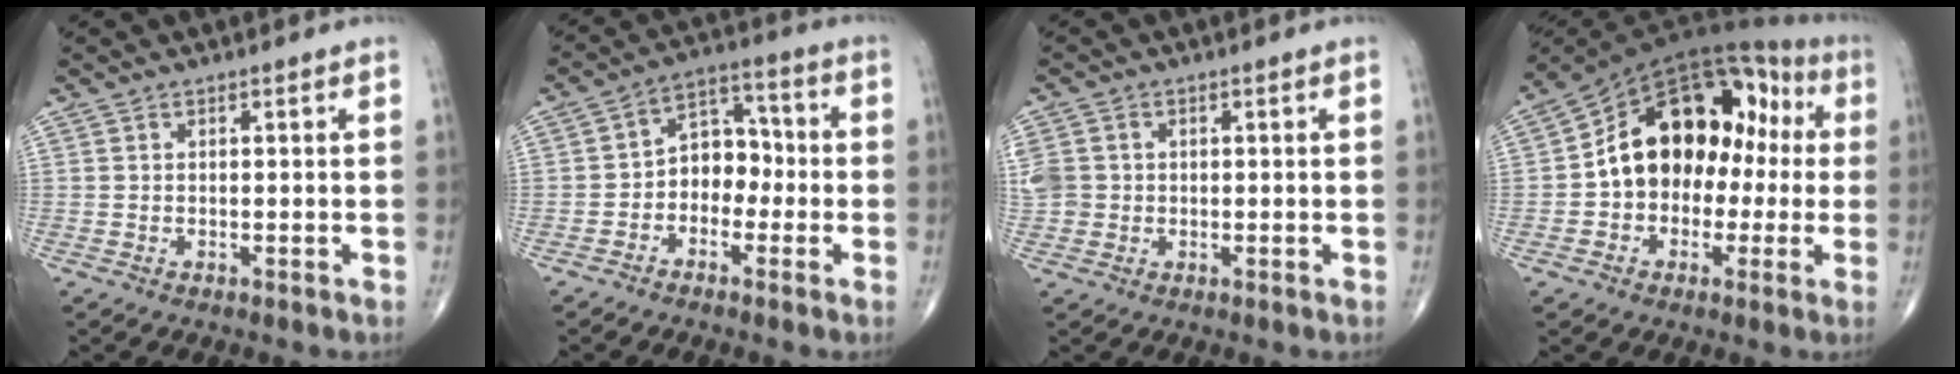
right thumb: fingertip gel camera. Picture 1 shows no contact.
{"total": 7.8, "force": [-1.9, 6.0, 4.7], "torque": [-0.038, 0.041, -0.050]}
{"total": 7.6, "force": [0.7, 6.9, 3.3], "torque": [-0.089, 0.020, 0.025]}
{"total": 19.1, "force": [0.0, 13.4, 13.6], "torque": [-0.167, 0.063, -0.005]}